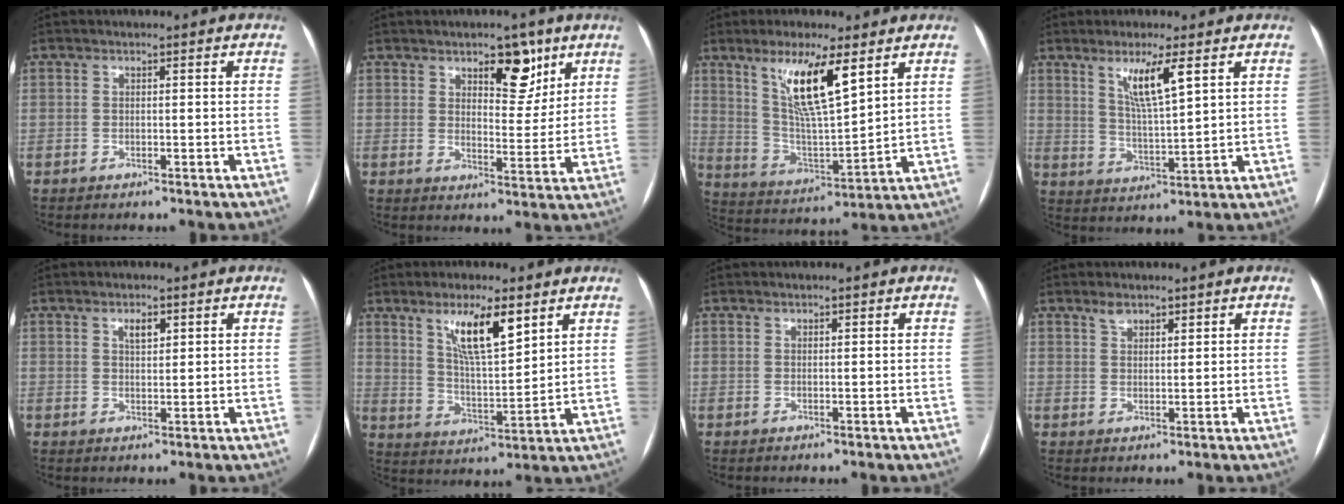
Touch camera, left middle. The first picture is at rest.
{"total": 7.1, "force": [4.5, 3.1, 4.5], "torque": [-0.059, -0.001, 0.066]}
{"total": 12.5, "force": [6.8, 2.0, 10.3], "torque": [-0.198, -0.005, 0.132]}
{"total": 7.1, "force": [3.6, 0.3, 6.0], "torque": [-0.115, -0.011, 0.070]}
{"total": 2.2, "force": [1.3, 0.9, 1.6], "torque": [-0.029, 0.001, 0.023]}
{"total": 9.7, "force": [5.6, 1.9, 7.7], "torque": [-0.146, -0.005, 0.106]}
{"total": 0.6, "force": [0.5, 0.2, 0.3], "torque": [-0.010, 0.000, 0.008]}
{"total": 2.2, "force": [1.8, 0.9, 0.9], "torque": [-0.023, 0.004, 0.035]}